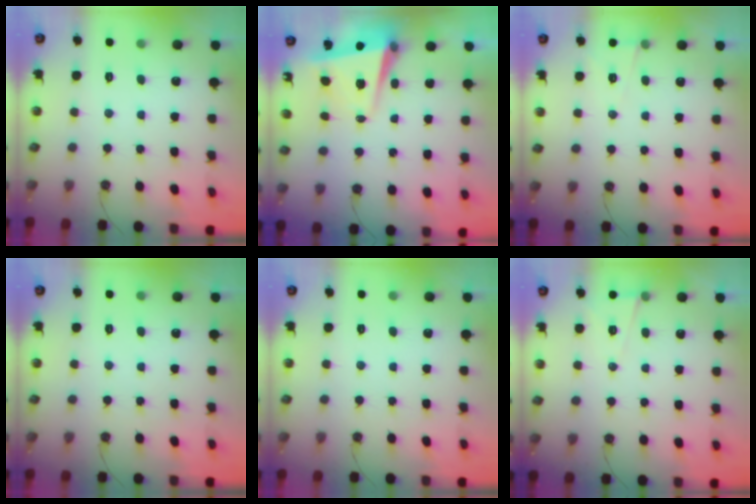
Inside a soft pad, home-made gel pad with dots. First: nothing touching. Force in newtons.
{"total": 5.5, "press": 5.5, "slide": 0.7}
{"total": 5.7, "press": 3.7, "slide": 4.3}
{"total": 0.0}
{"total": 0.0}
{"total": 6.3, "press": 4.4, "slide": 4.6}